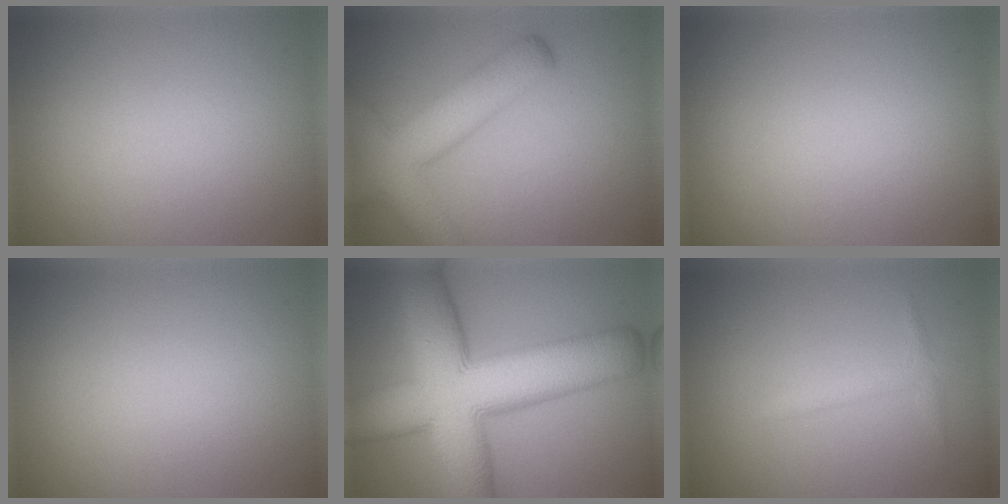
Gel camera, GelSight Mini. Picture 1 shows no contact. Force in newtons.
{"total": 6.9, "press": 6.9, "slide": 0.3}
{"total": 0.0}
{"total": 0.0}
{"total": 14.7, "press": 14.7, "slide": 0.4}
{"total": 1.3, "press": 1.3, "slide": 0.0}